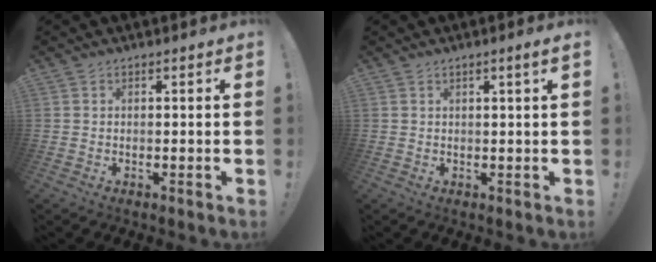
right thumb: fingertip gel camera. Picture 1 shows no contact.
{"total": 2.3, "force": [0.9, -0.1, 2.1], "torque": [-0.023, -0.007, 0.010]}